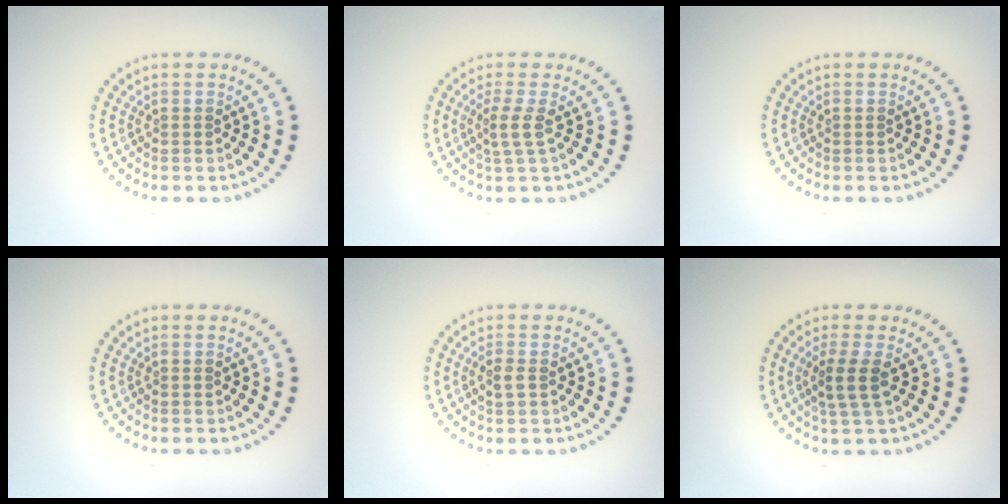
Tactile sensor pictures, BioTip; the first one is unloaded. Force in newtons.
{"total": 1.9, "press": 1.3, "slide": 1.3}
{"total": 0.0}
{"total": 0.0}
{"total": 1.2, "press": 1.2, "slide": 0.2}
{"total": 2.5, "press": 1.9, "slide": 1.5}